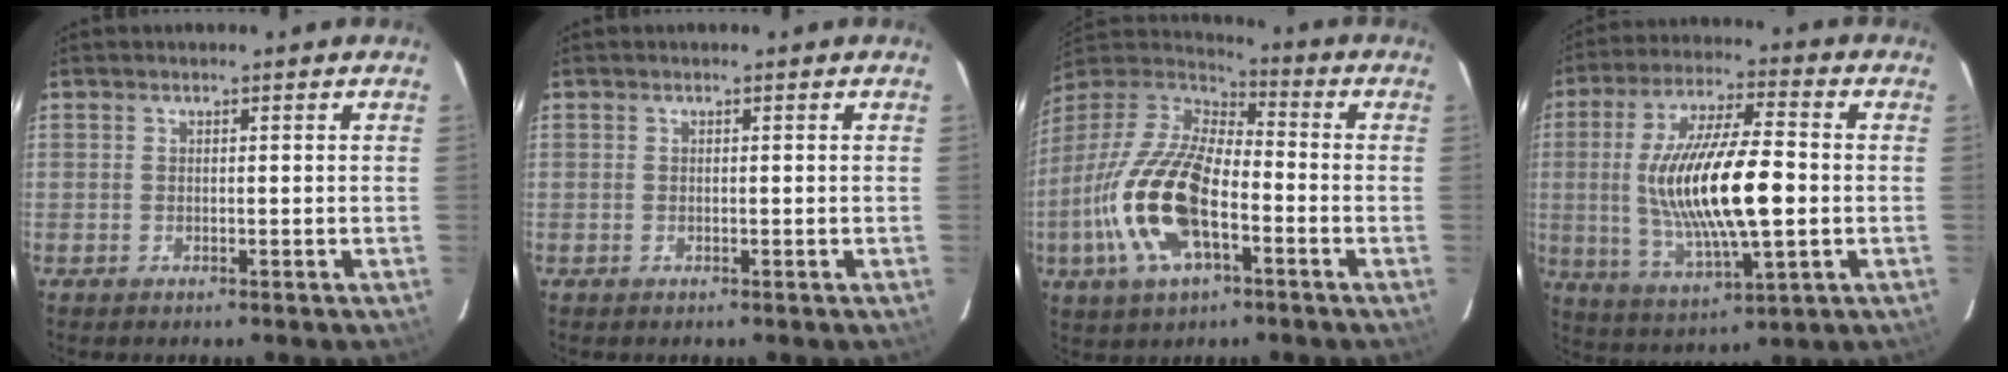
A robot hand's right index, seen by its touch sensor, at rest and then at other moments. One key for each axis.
{"total": 0.0}
{"total": 19.9, "fx": -6.6, "fy": 8.8, "fz": 16.5, "tx": -0.350, "ty": -0.022, "tz": -0.131}
{"total": 19.4, "fx": -0.9, "fy": 5.6, "fz": 18.6, "tx": -0.354, "ty": -0.007, "tz": -0.008}